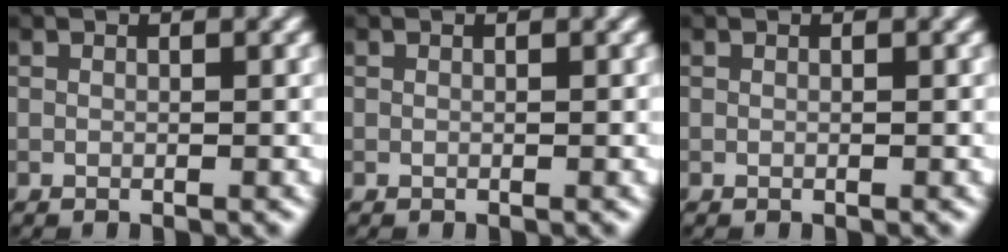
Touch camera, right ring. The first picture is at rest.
{"total": 0.0}
{"total": 0.0}